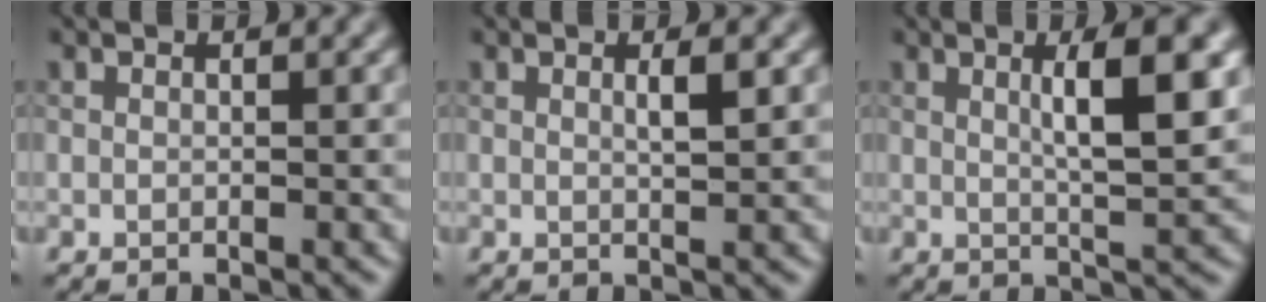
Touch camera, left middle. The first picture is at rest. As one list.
[{"total": 1.4, "force": [0.5, 0.2, 1.3], "torque": [-0.021, 0.002, 0.005]}, {"total": 5.4, "force": [1.4, 1.1, 5.2], "torque": [-0.073, 0.005, 0.022]}]